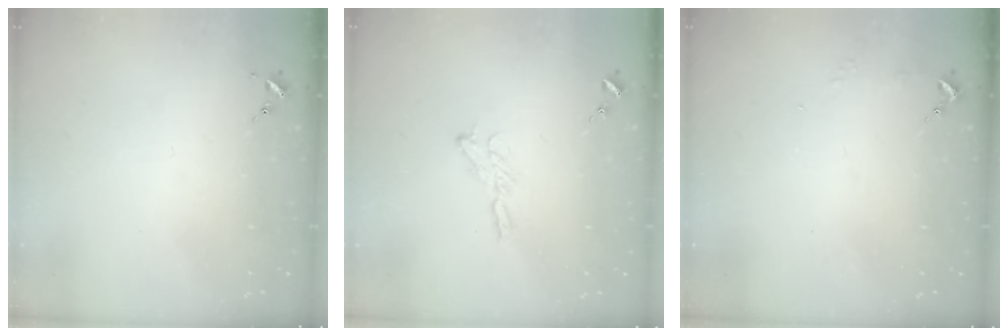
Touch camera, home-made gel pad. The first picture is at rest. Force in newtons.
{"total": 6.3, "press": 6.3, "slide": 0.3}
{"total": 2.9, "press": 2.8, "slide": 0.3}